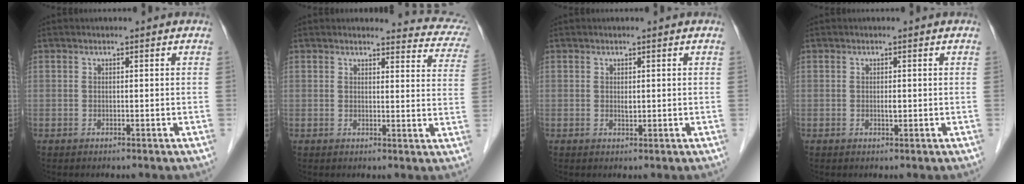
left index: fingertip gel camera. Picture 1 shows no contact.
{"total": 10.1, "force": [9.8, 2.3, 1.4], "torque": [0.020, -0.045, 0.071]}
{"total": 0.8, "force": [0.2, 0.4, 0.7], "torque": [-0.014, -0.003, 0.005]}
{"total": 0.7, "force": [0.0, 0.3, 0.7], "torque": [-0.013, -0.001, 0.000]}